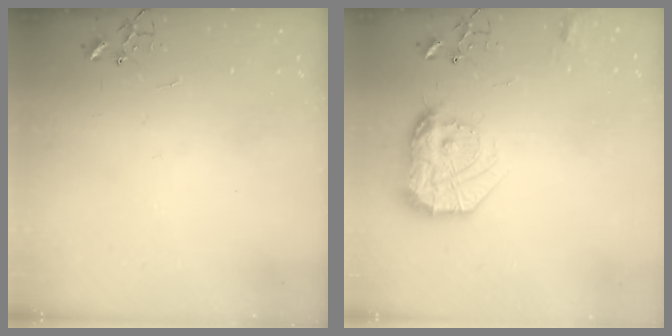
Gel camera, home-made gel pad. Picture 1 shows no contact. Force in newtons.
{"total": 18.7, "press": 18.6, "slide": 1.6}